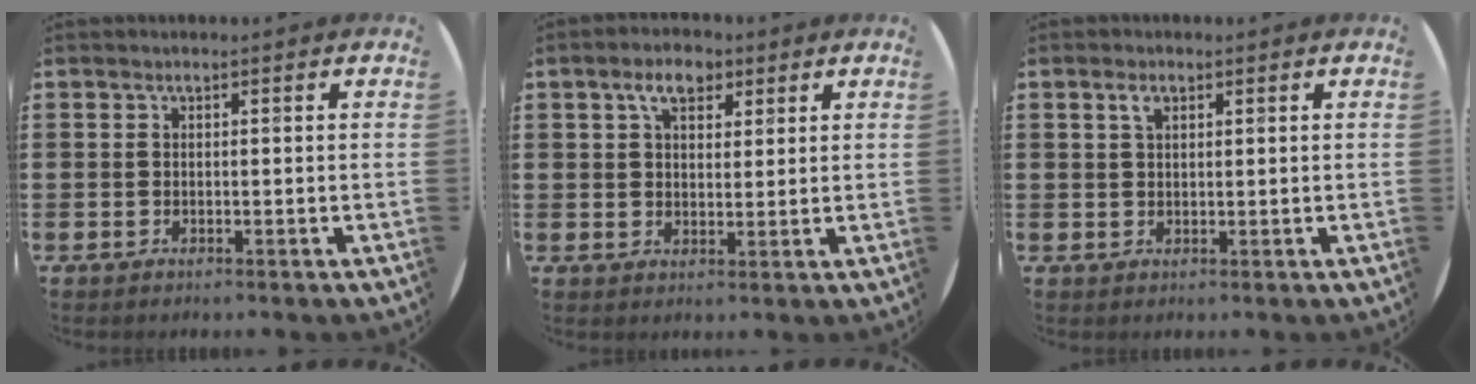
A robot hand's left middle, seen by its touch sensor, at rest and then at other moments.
{"total": 4.4, "force": [2.9, 2.5, 2.3], "torque": [-0.036, 0.007, 0.049]}
{"total": 1.9, "force": [1.1, 1.0, 1.2], "torque": [-0.018, 0.004, 0.017]}